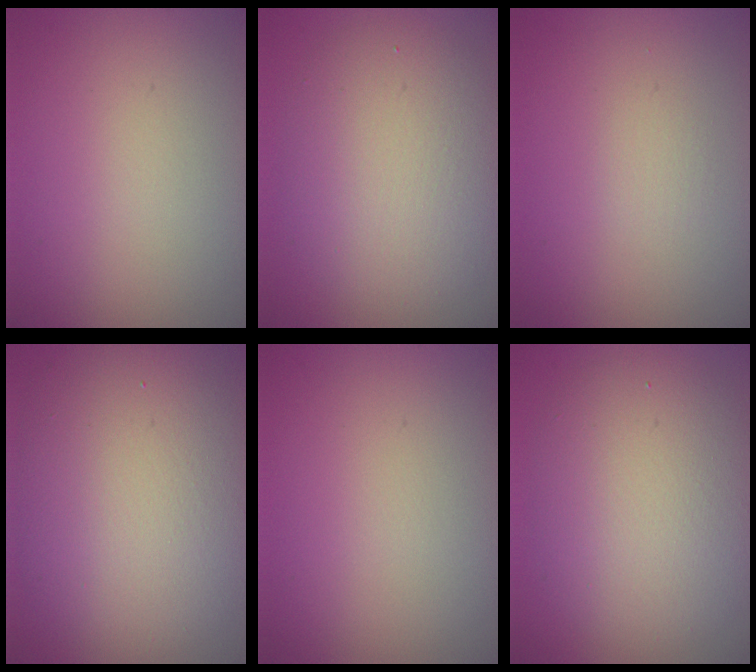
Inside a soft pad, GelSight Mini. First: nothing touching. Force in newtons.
{"total": 6.6, "press": 6.6, "slide": 0.3}
{"total": 0.5, "press": 0.5, "slide": 0.0}
{"total": 11.8, "press": 11.8, "slide": 0.9}
{"total": 0.0}
{"total": 7.4, "press": 7.4, "slide": 0.2}